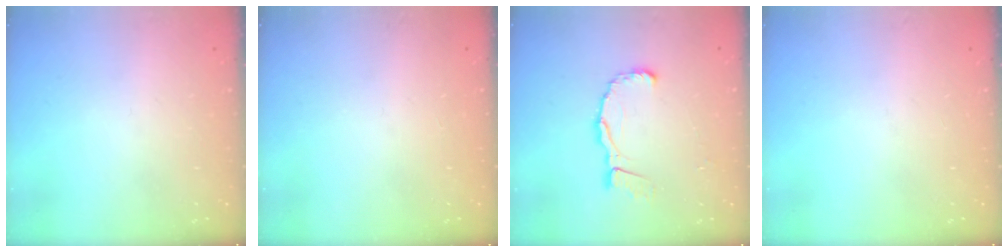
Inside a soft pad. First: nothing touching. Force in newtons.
{"total": 1.6, "press": 1.6, "slide": 0.3}
{"total": 9.6, "press": 9.5, "slide": 1.3}
{"total": 0.0}